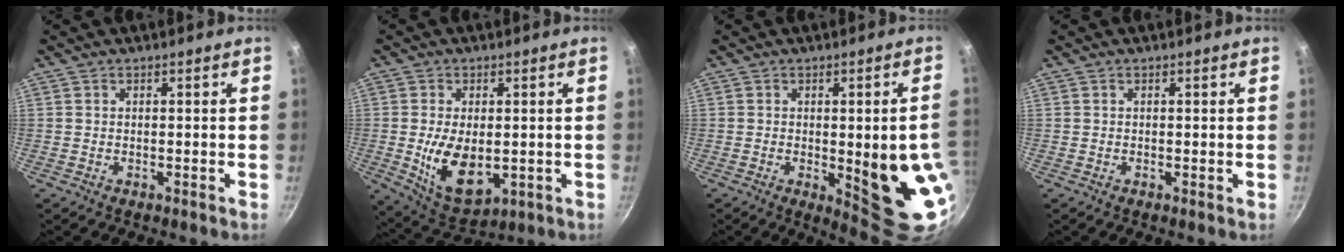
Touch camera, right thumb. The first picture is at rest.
{"total": 11.3, "force": [-0.9, 6.5, 9.2], "torque": [-0.148, -0.012, 0.003]}
{"total": 14.1, "force": [-1.8, 3.1, 13.7], "torque": [-0.146, -0.009, -0.010]}
{"total": 1.1, "force": [0.0, -0.9, -0.6], "torque": [0.010, -0.005, 0.000]}